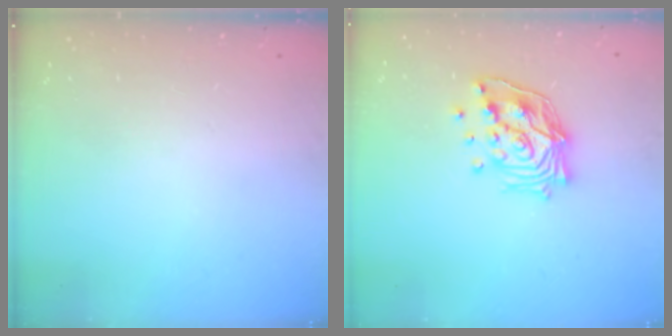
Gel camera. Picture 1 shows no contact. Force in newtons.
{"total": 15.1, "press": 14.9, "slide": 1.9}